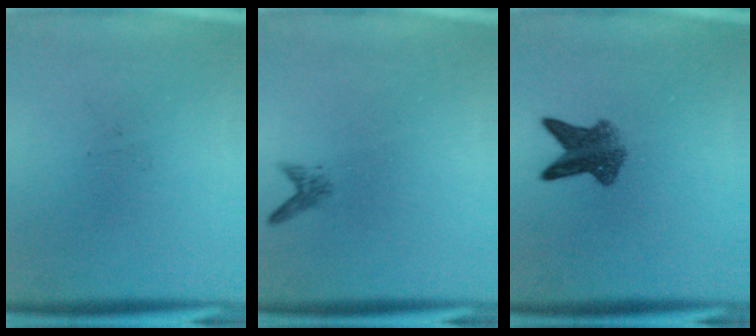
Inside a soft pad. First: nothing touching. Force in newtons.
{"total": 1.1}
{"total": 5.7}